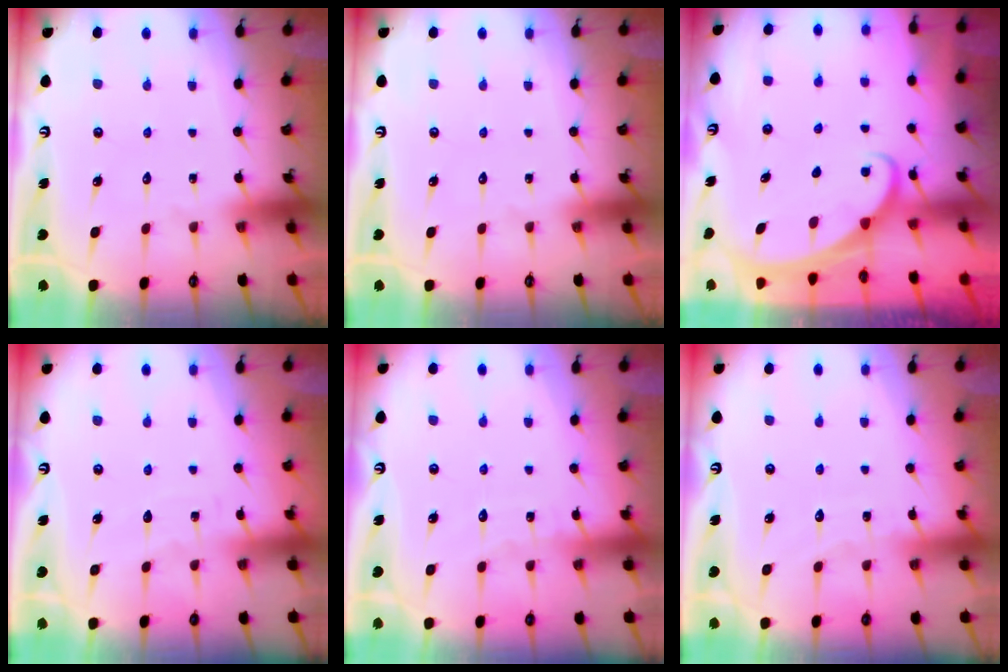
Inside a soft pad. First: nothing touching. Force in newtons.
{"total": 0.0}
{"total": 1.7, "press": 1.7, "slide": 0.1}
{"total": 2.5, "press": 2.5, "slide": 0.2}
{"total": 4.1, "press": 4.1, "slide": 0.4}
{"total": 4.1, "press": 4.1, "slide": 0.5}